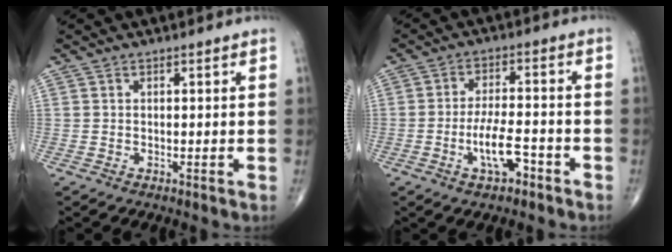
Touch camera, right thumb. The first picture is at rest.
{"total": 7.2, "force": [-3.3, 2.7, 5.8], "torque": [-0.106, 0.023, -0.056]}